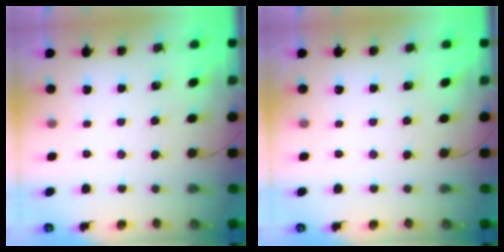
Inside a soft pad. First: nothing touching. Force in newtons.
{"total": 0.0}